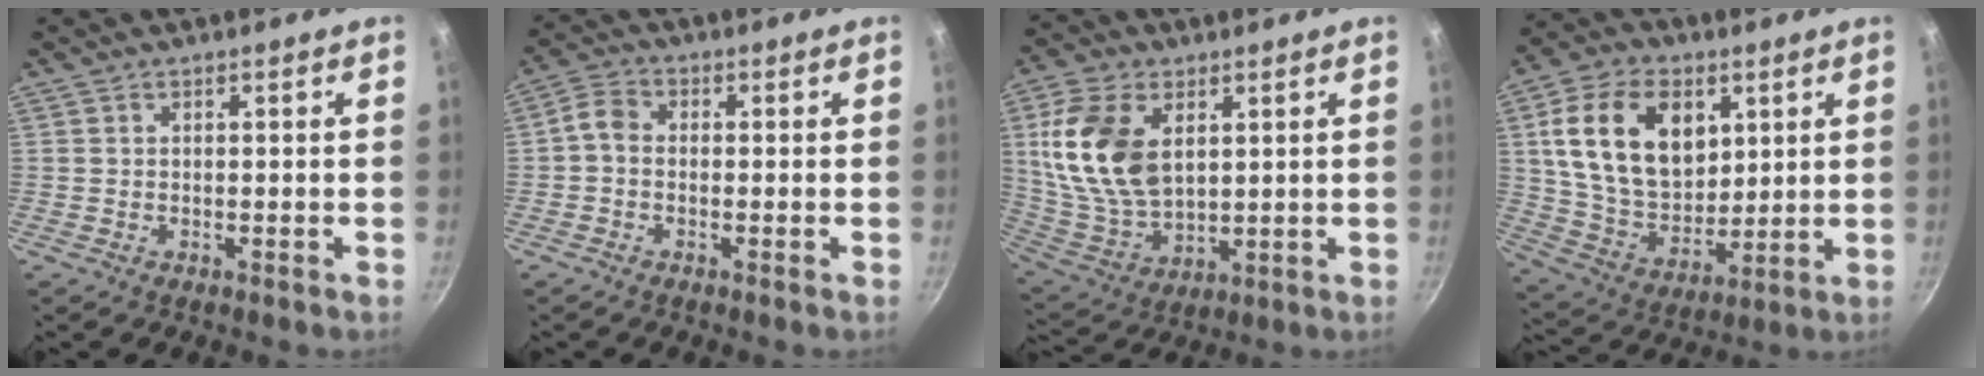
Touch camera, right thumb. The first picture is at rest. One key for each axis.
{"total": 3.5, "fx": -0.7, "fy": 2.7, "fz": 2.2, "tx": -0.049, "ty": 0.017, "tz": -0.026}
{"total": 16.3, "fx": 4.1, "fy": 10.1, "fz": 12.1, "tx": -0.219, "ty": -0.016, "tz": 0.094}
{"total": 19.4, "fx": 6.0, "fy": 13.1, "fz": 12.9, "tx": -0.200, "ty": -0.017, "tz": 0.114}